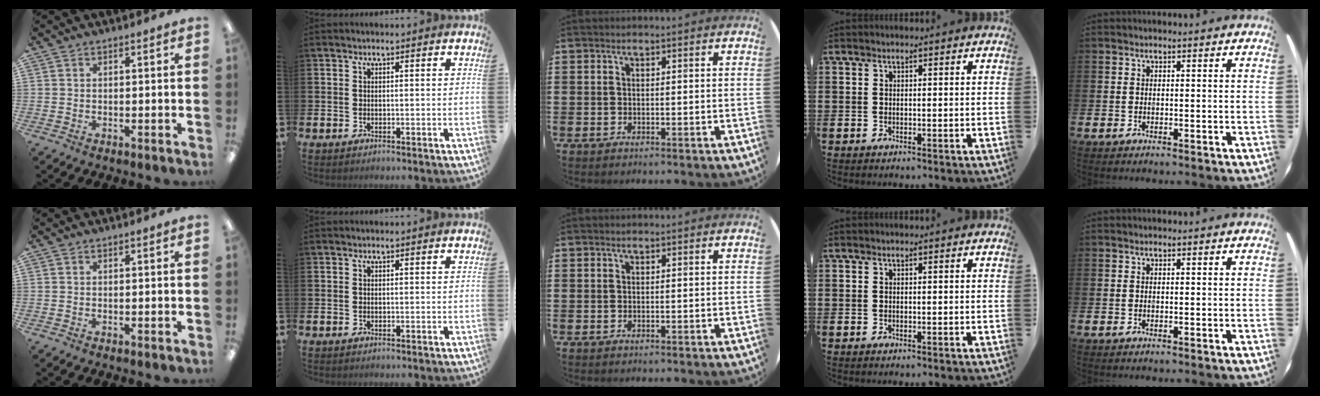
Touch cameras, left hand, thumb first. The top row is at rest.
{}